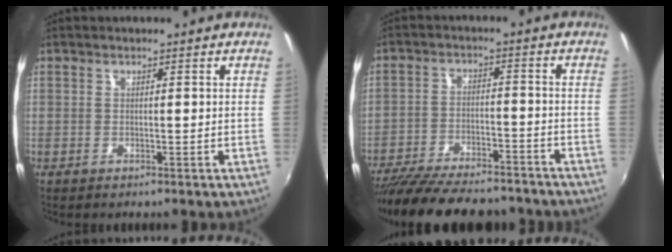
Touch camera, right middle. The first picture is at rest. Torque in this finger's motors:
{"motor_torque": [1.02, -1.11, 0.31, 0.09]}